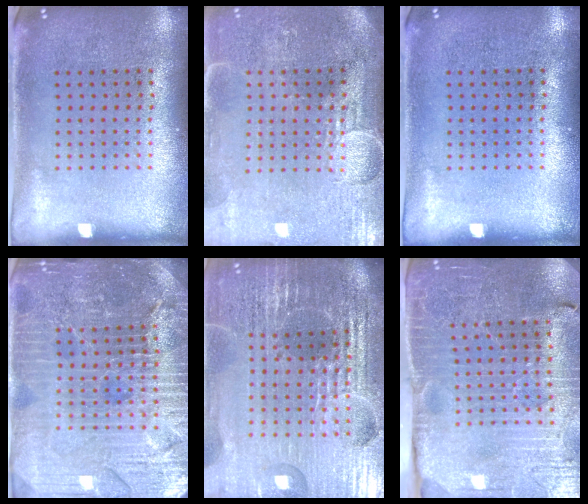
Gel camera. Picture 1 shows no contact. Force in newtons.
{"total": 3.9, "press": 3.4, "slide": 1.9}
{"total": 0.0}
{"total": 5.0, "press": 4.7, "slide": 2.0}
{"total": 6.8, "press": 5.9, "slide": 3.4}
{"total": 3.8, "press": 3.7, "slide": 0.4}